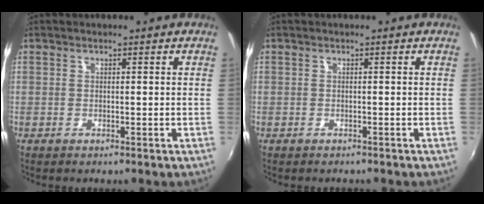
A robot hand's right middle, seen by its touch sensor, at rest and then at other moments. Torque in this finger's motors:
{"motor_torque": [0.43, -0.60, 0.04, 0.03]}